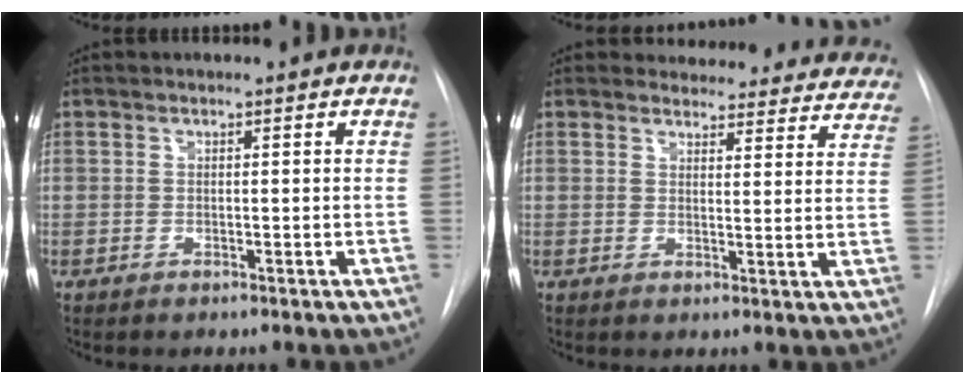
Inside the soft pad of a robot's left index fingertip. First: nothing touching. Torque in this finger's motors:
{"motor_torque": [0.86, -1.28, -0.01, -0.03]}